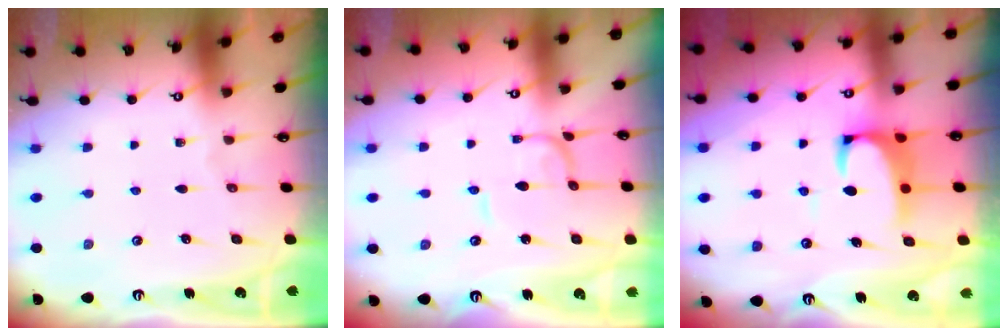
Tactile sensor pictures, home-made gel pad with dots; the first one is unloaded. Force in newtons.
{"total": 1.4, "press": 1.4, "slide": 0.0}
{"total": 2.8, "press": 2.4, "slide": 1.4}